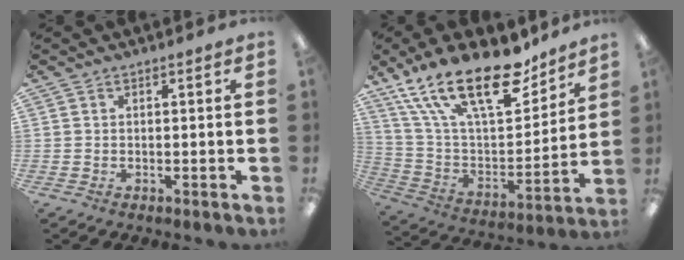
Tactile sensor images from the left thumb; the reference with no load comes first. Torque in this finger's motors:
{"motor_torque": [0.66, 0.18, 1.46, -1.32, 0.53]}